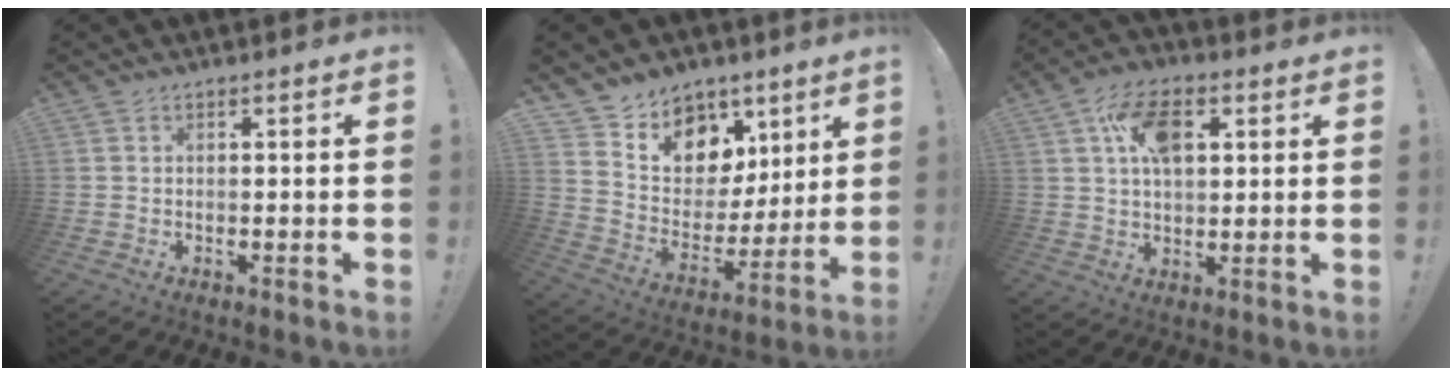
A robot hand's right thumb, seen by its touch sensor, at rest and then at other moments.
{"total": 10.5, "force": [6.9, 7.5, 2.5], "torque": [-0.051, -0.063, 0.139]}
{"total": 12.4, "force": [4.1, 7.3, 9.1], "torque": [-0.150, 0.011, 0.077]}